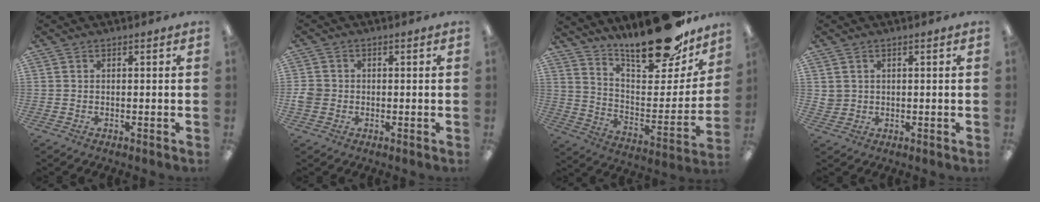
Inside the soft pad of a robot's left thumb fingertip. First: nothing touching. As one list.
[{"total": 3.2, "force": [-0.4, 2.9, 1.2], "torque": [-0.019, 0.008, -0.007]}, {"total": 24.0, "force": [18.9, 7.8, 12.7], "torque": [-0.174, -0.127, 0.317]}, {"total": 2.2, "force": [1.1, 2.0, 0.2], "torque": [-0.008, 0.003, 0.019]}]